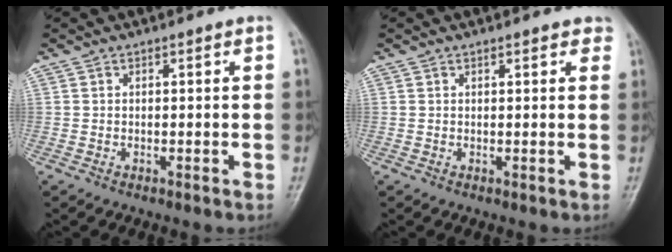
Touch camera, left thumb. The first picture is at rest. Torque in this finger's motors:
{"motor_torque": [-0.03, 0.05, -0.47, -0.05, 0.04]}